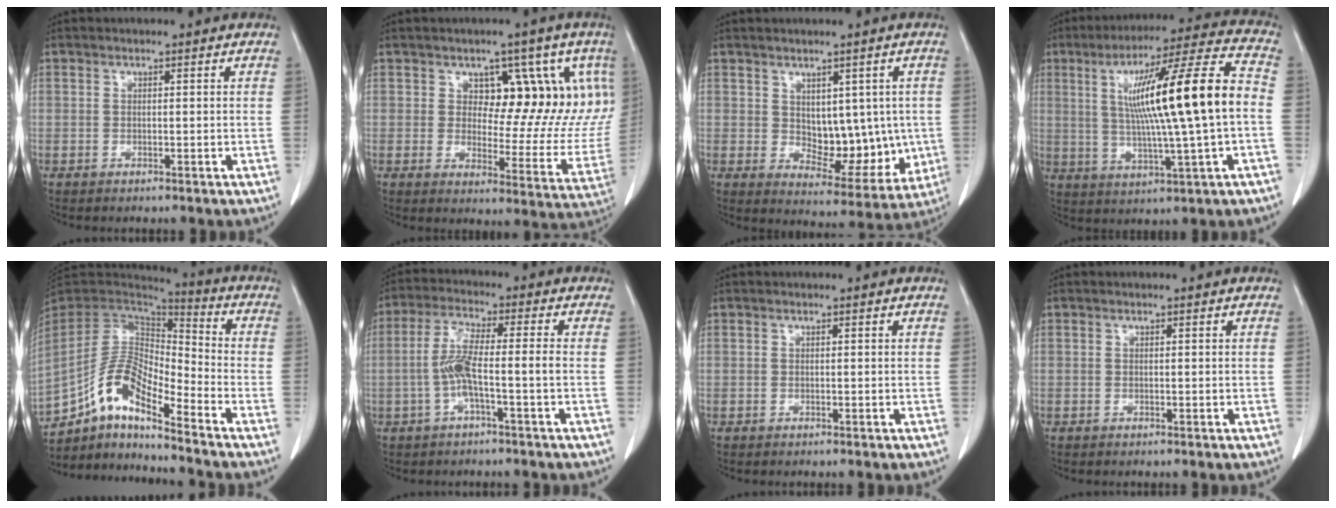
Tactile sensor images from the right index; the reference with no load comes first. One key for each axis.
{"total": 13.5, "fx": 5.5, "fy": 7.5, "fz": 9.7, "tx": -0.094, "ty": 0.012, "tz": 0.078}
{"total": 9.5, "fx": 0.8, "fy": 5.8, "fz": 7.5, "tx": -0.082, "ty": 0.002, "tz": 0.034}
{"total": 18.6, "fx": 1.1, "fy": 0.1, "fz": 18.6, "tx": -0.303, "ty": 0.019, "tz": 0.015}
{"total": 12.5, "fx": -8.3, "fy": 3.2, "fz": 8.8, "tx": -0.175, "ty": 0.028, "tz": -0.153}
{"total": 6.3, "fx": -1.4, "fy": 0.1, "fz": 6.2, "tx": -0.129, "ty": 0.014, "tz": -0.027}
{"total": 0.0}
{"total": 0.0}